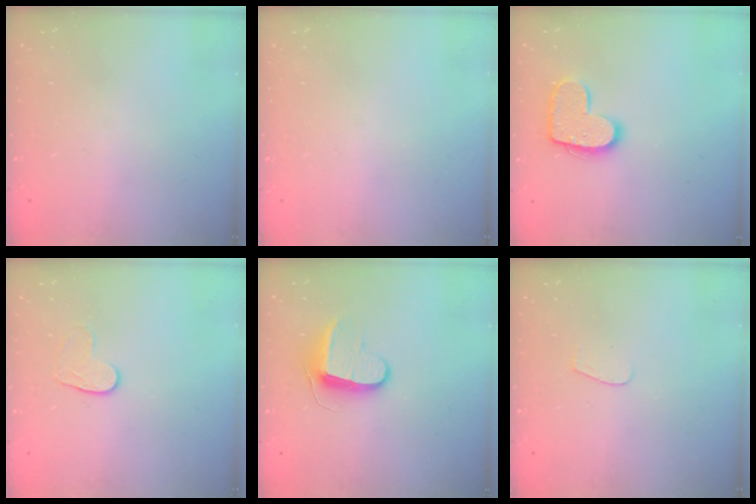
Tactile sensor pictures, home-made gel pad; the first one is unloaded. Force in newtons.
{"total": 0.0}
{"total": 12.4, "press": 12.4, "slide": 0.6}
{"total": 5.6, "press": 5.5, "slide": 0.5}
{"total": 9.3, "press": 9.3, "slide": 0.0}
{"total": 3.5, "press": 3.5, "slide": 0.3}